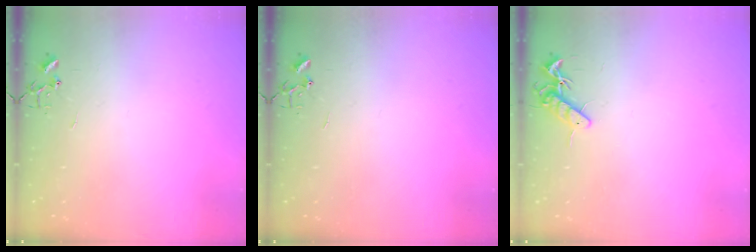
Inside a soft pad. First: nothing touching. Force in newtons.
{"total": 0.0}
{"total": 8.1, "press": 8.1, "slide": 0.8}